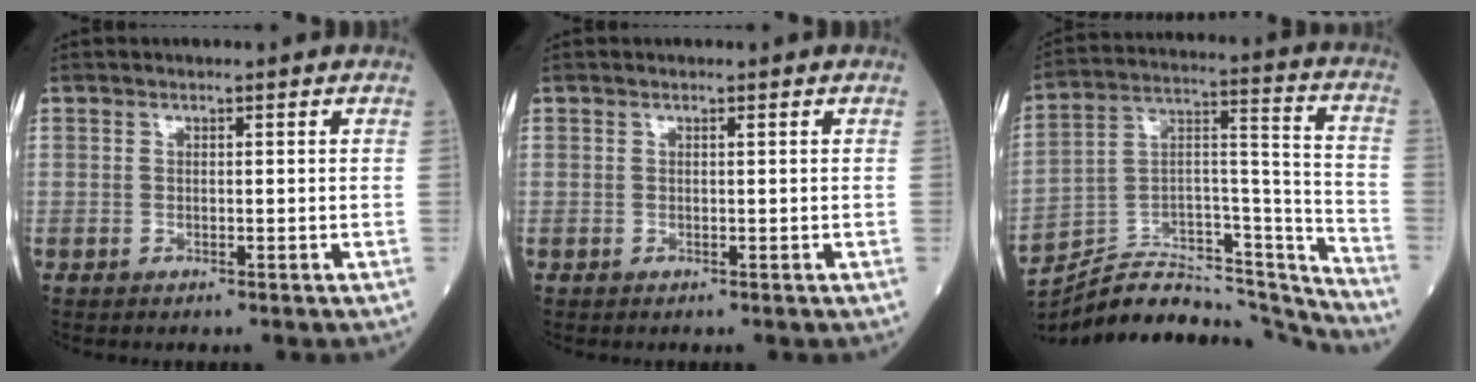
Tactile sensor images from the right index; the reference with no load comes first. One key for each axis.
{"total": 0.0}
{"total": 24.3, "fx": -23.1, "fy": 4.4, "fz": 5.9, "tx": -0.101, "ty": 0.044, "tz": -0.359}